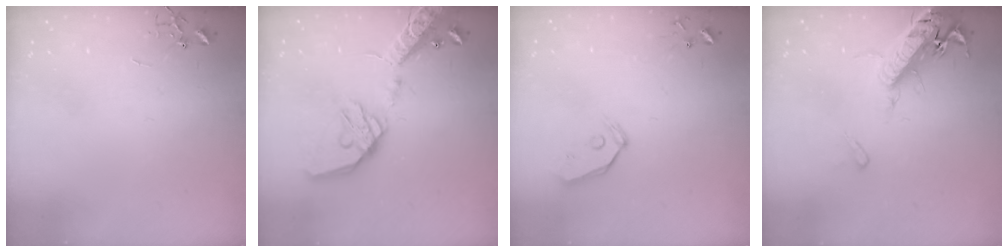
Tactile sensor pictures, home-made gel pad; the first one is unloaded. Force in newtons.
{"total": 21.3, "press": 20.9, "slide": 3.7}
{"total": 6.9, "press": 6.9, "slide": 0.7}
{"total": 17.4, "press": 16.9, "slide": 4.1}